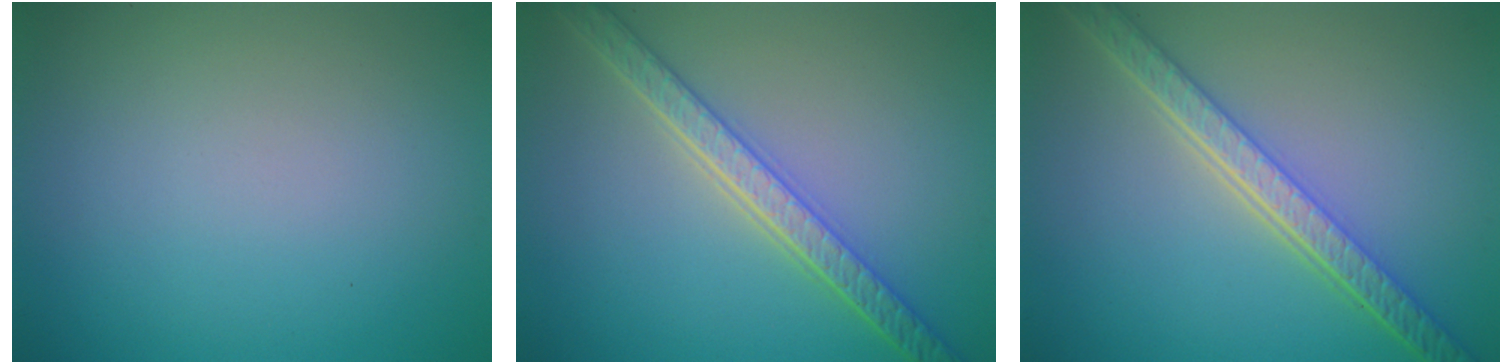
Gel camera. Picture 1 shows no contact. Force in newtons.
{"total": 4.5, "press": 4.0, "slide": 2.1}
{"total": 5.6, "press": 4.4, "slide": 3.5}